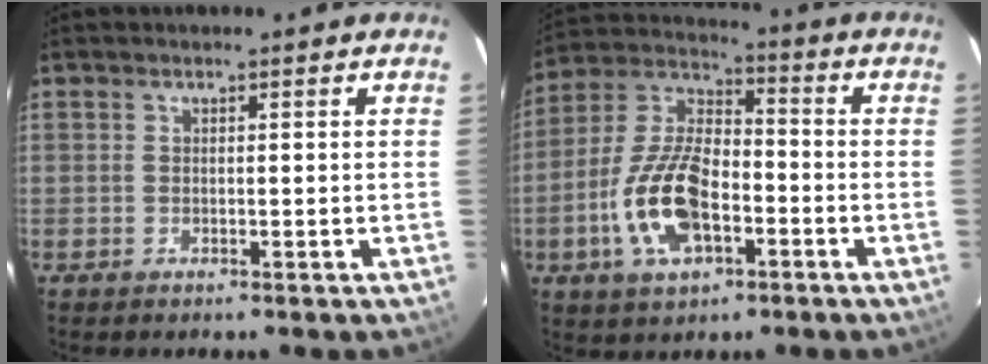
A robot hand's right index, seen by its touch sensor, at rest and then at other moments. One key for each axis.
{"total": 15.6, "fx": -5.2, "fy": 7.9, "fz": 12.4, "tx": -0.262, "ty": 0.008, "tz": -0.095}